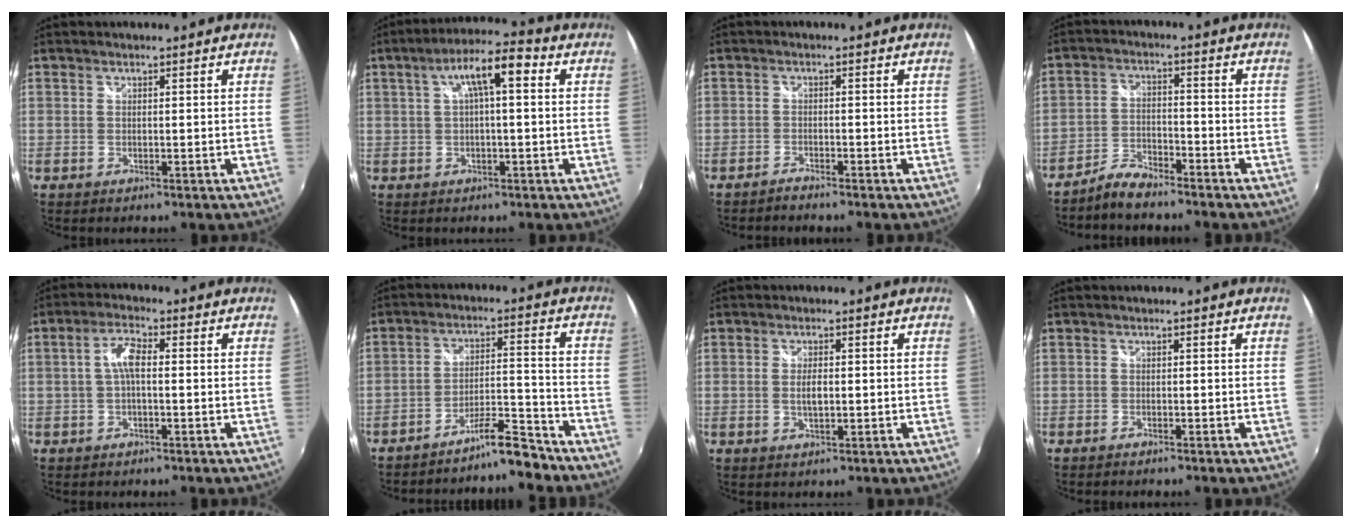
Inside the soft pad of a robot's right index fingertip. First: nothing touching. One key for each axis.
{"total": 8.5, "fx": 2.1, "fy": 2.2, "fz": 7.9, "tx": -0.137, "ty": 0.028, "tz": 0.034}
{"total": 1.7, "fx": -1.6, "fy": 0.1, "fz": 0.2, "tx": -0.016, "ty": -0.004, "tz": -0.033}
{"total": 5.3, "fx": -4.8, "fy": 1.2, "fz": 1.8, "tx": -0.051, "ty": 0.007, "tz": -0.091}
{"total": 4.8, "fx": -0.2, "fy": 1.5, "fz": 4.5, "tx": -0.091, "ty": 0.014, "tz": -0.004}
{"total": 7.8, "fx": -7.3, "fy": 0.7, "fz": 2.9, "tx": -0.053, "ty": 0.023, "tz": -0.118}
{"total": 2.7, "fx": -0.2, "fy": 1.0, "fz": 2.5, "tx": -0.046, "ty": -0.002, "tz": -0.002}
{"total": 0.9, "fx": -0.8, "fy": 0.2, "fz": 0.3, "tx": -0.010, "ty": -0.004, "tz": -0.017}